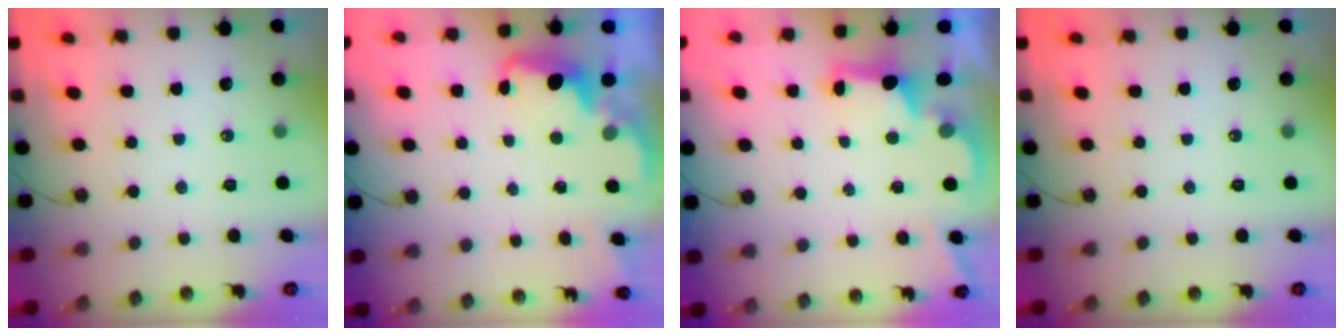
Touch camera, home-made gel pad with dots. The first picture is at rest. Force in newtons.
{"total": 2.1, "press": 2.0, "slide": 0.6}
{"total": 2.5, "press": 2.4, "slide": 0.7}
{"total": 0.0}